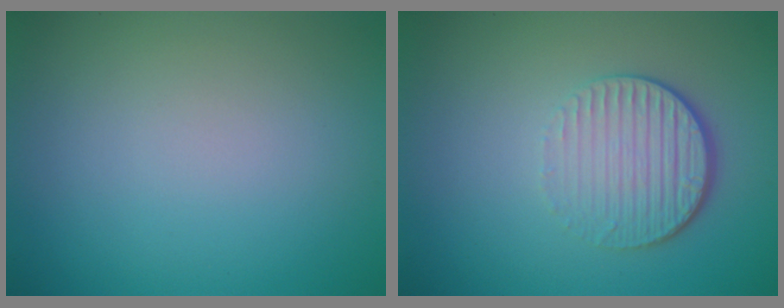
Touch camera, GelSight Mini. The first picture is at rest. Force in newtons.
{"total": 4.3, "press": 2.9, "slide": 3.2}